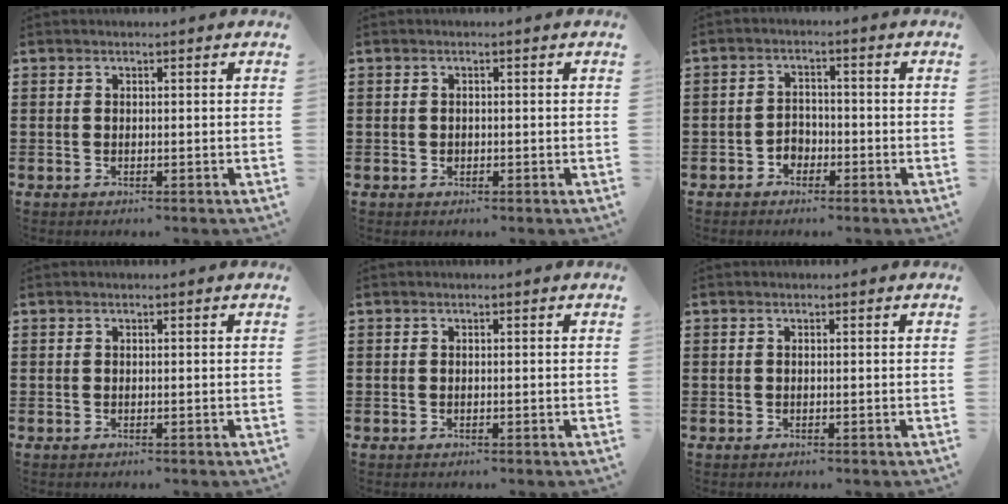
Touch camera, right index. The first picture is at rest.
{"total": 0.7, "force": [0.0, 0.6, 0.3], "torque": [-0.007, 0.003, -0.001]}
{"total": 2.6, "force": [-1.7, 1.9, 0.7], "torque": [-0.020, 0.004, -0.037]}
{"total": 0.0}
{"total": 0.0}
{"total": 0.0}